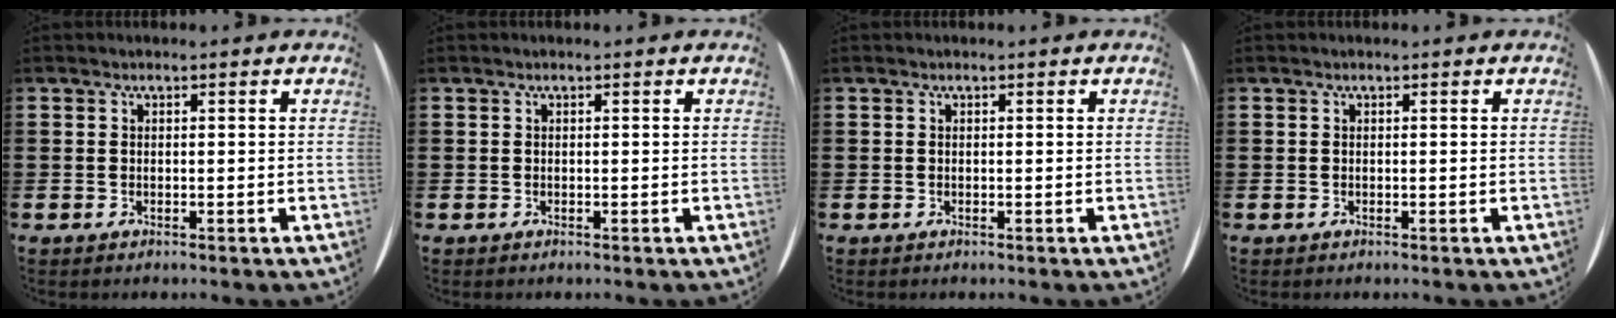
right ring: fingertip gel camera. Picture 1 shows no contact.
{"total": 0.0}
{"total": 0.0}
{"total": 0.0}